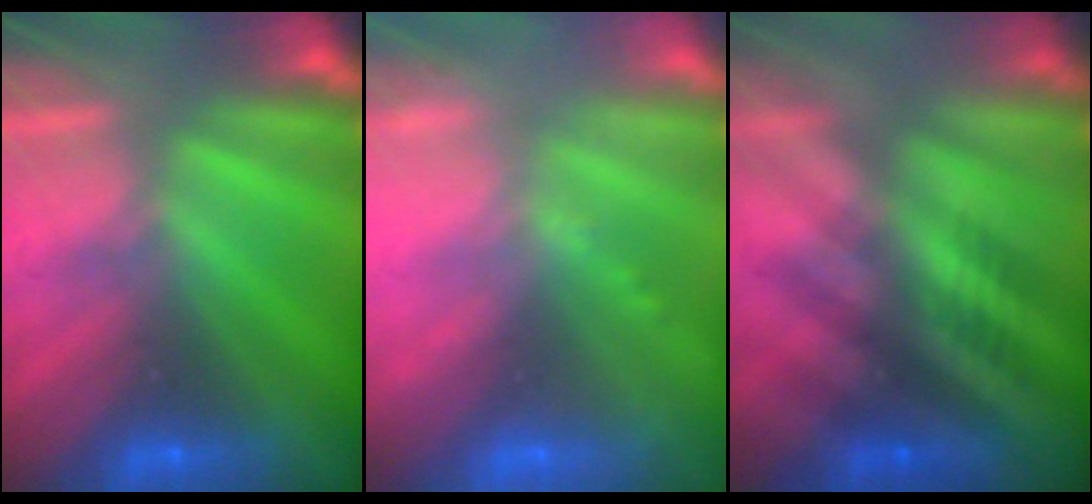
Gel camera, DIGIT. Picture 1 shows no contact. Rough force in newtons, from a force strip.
{"total": 2.4}
{"total": 2.6}